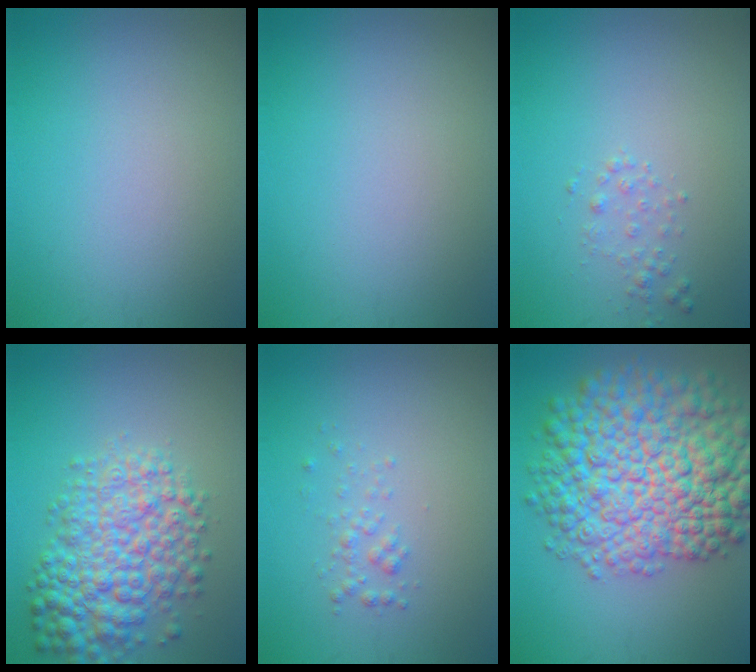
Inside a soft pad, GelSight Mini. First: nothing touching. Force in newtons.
{"total": 0.0}
{"total": 1.0, "press": 1.0, "slide": 0.0}
{"total": 7.4, "press": 7.4, "slide": 0.2}
{"total": 1.1, "press": 1.1, "slide": 0.1}
{"total": 13.8, "press": 13.8, "slide": 0.4}